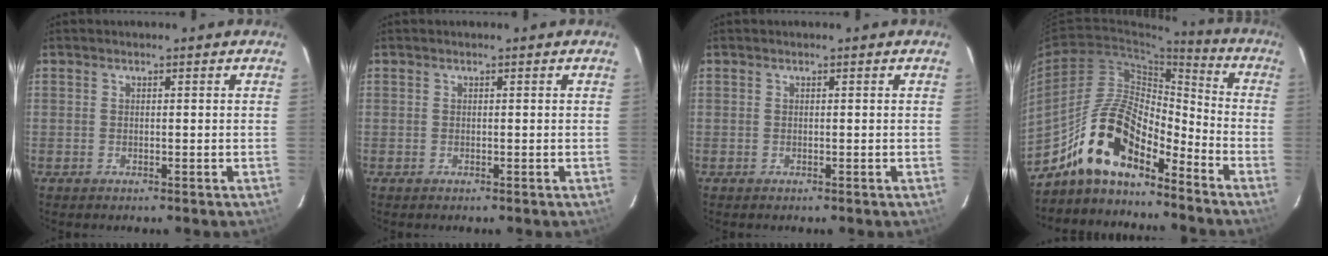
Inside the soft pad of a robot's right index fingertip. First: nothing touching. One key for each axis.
{"total": 0.0}
{"total": 0.0}
{"total": 14.5, "fx": -10.8, "fy": 4.8, "fz": 8.4, "tx": -0.161, "ty": 0.018, "tz": -0.207}